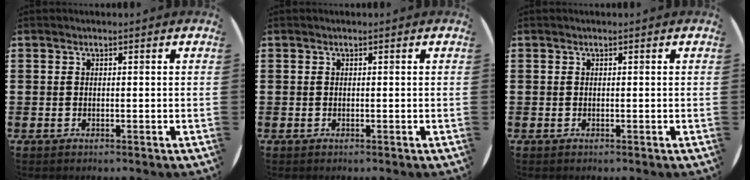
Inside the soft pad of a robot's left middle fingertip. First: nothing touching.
{"total": 0.0}
{"total": 0.0}